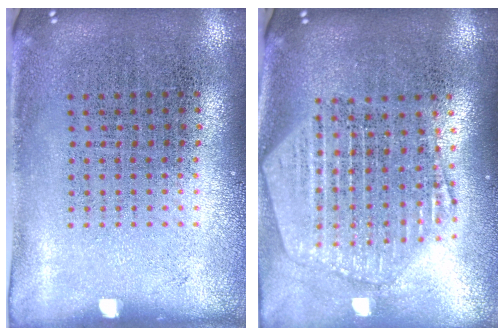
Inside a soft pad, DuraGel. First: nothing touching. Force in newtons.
{"total": 2.5, "press": 2.1, "slide": 1.3}